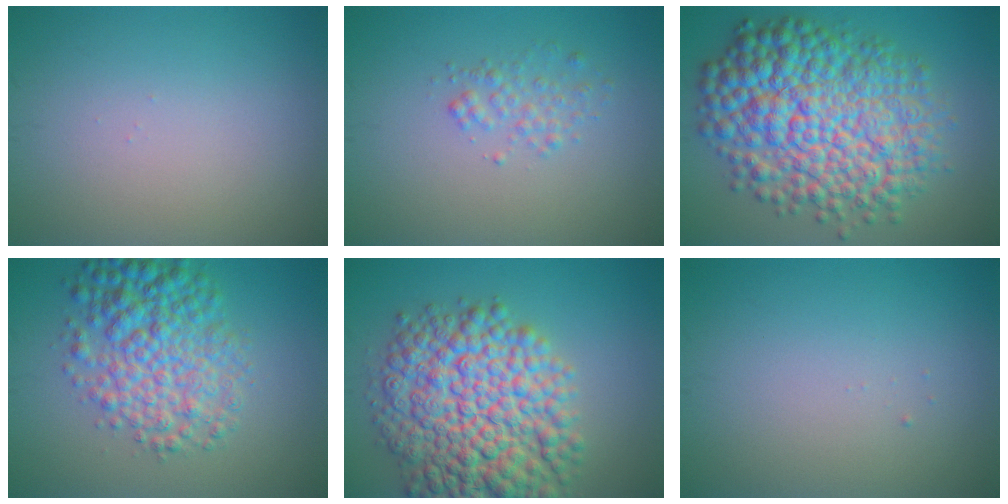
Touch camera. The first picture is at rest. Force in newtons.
{"total": 1.6, "press": 1.6, "slide": 0.1}
{"total": 12.7, "press": 12.7, "slide": 0.1}
{"total": 7.0, "press": 7.0, "slide": 0.1}
{"total": 12.1, "press": 12.1, "slide": 0.3}
{"total": 0.0}